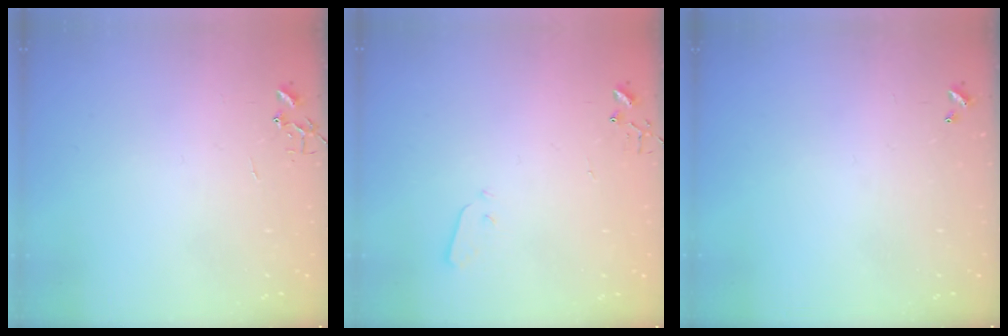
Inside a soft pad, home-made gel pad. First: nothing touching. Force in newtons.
{"total": 2.9, "press": 2.9, "slide": 0.4}
{"total": 0.0}